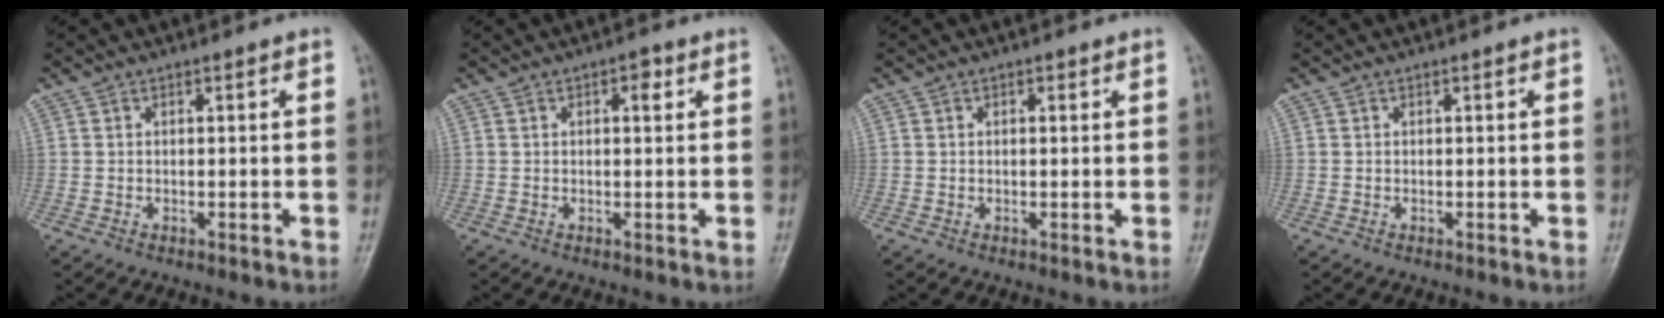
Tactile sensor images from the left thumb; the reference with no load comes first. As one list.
[{"total": 2.5, "force": [0.8, 1.1, 2.0], "torque": [-0.023, 0.002, 0.008]}, {"total": 0.9, "force": [0.2, 0.5, 0.8], "torque": [-0.011, 0.001, 0.003]}, {"total": 0.0}]